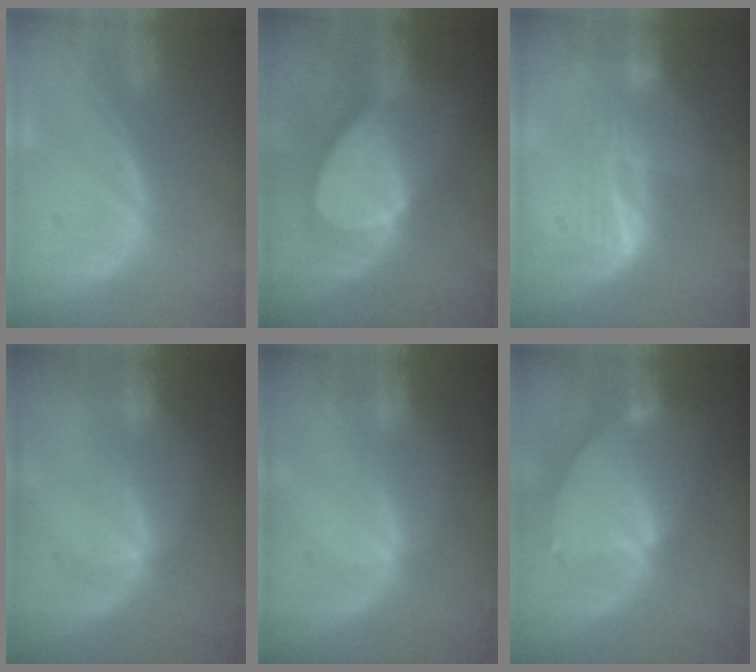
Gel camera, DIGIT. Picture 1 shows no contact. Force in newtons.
{"total": 8.8, "press": 8.0, "slide": 3.7}
{"total": 6.2, "press": 5.9, "slide": 1.9}
{"total": 2.7, "press": 2.4, "slide": 1.2}
{"total": 1.3, "press": 0.9, "slide": 0.9}
{"total": 8.5, "press": 7.4, "slide": 4.1}